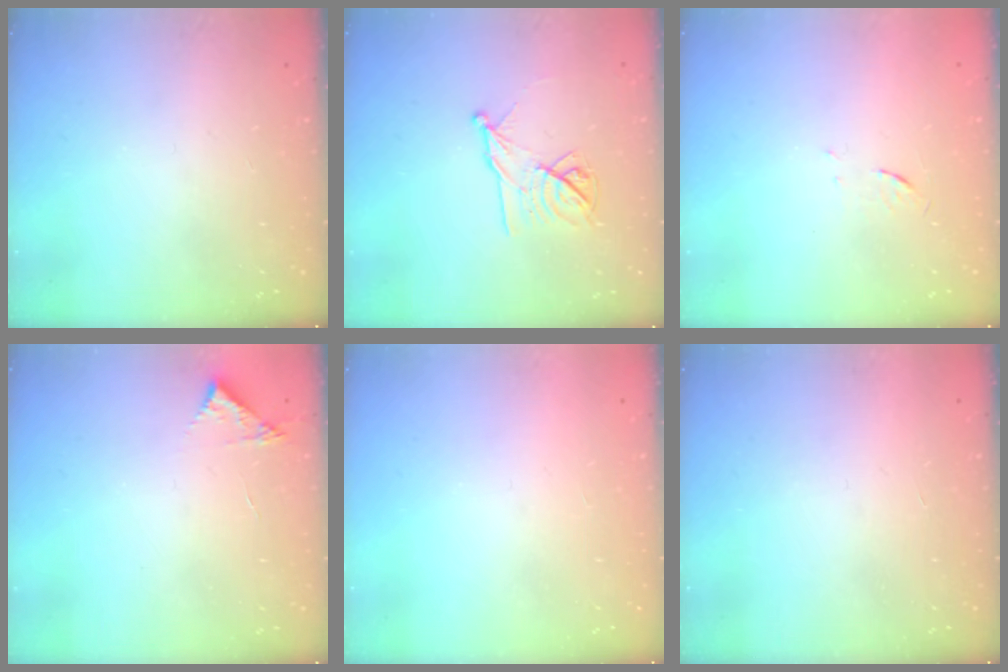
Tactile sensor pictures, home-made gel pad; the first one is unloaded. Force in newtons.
{"total": 11.3, "press": 11.3, "slide": 0.5}
{"total": 3.1, "press": 2.8, "slide": 1.2}
{"total": 3.6, "press": 3.6, "slide": 0.1}
{"total": 1.5, "press": 1.5, "slide": 0.1}
{"total": 1.5, "press": 1.5, "slide": 0.1}